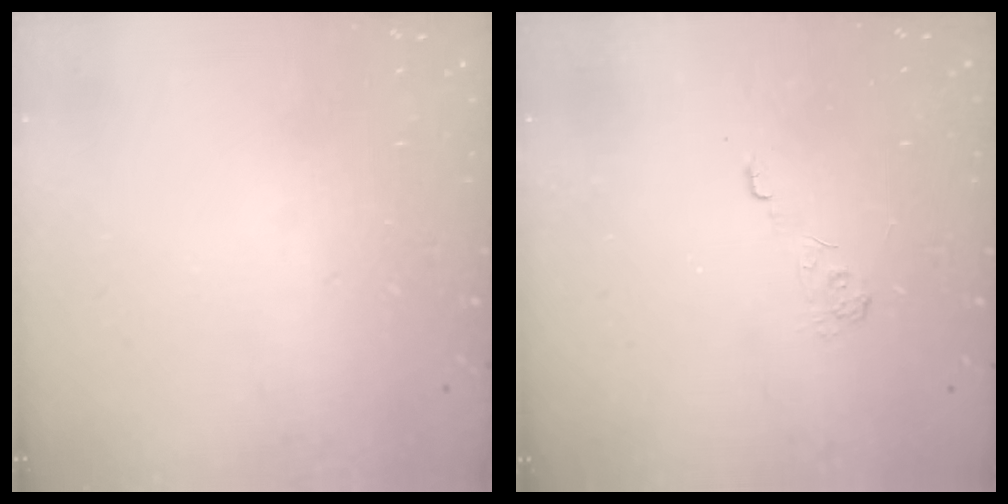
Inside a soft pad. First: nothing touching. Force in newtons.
{"total": 2.7, "press": 2.2, "slide": 1.5}